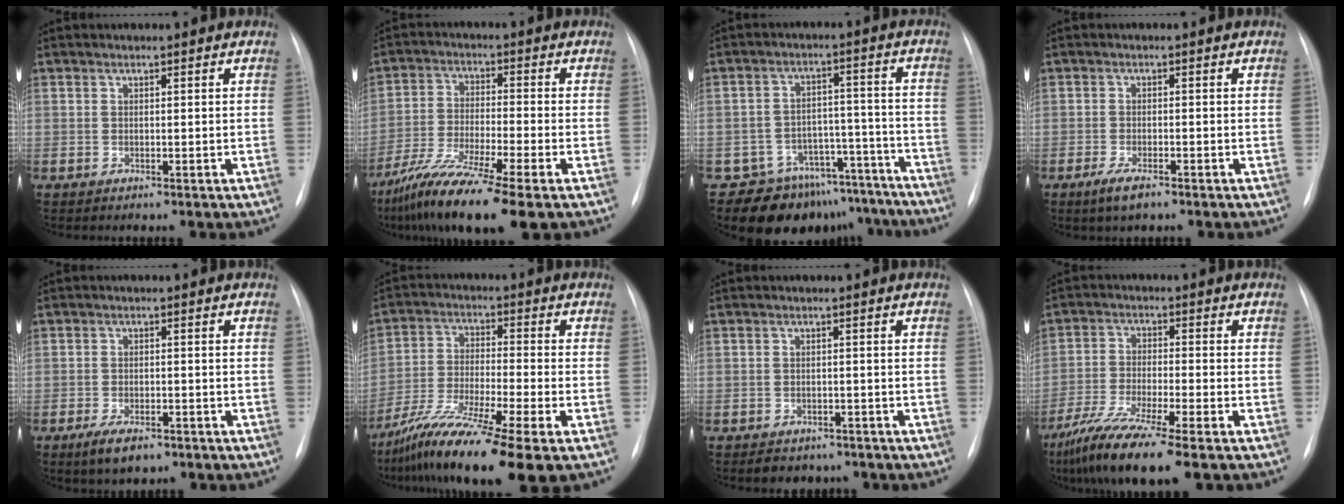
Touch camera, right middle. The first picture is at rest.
{"total": 13.4, "force": [-9.2, -0.1, 9.8], "torque": [-0.190, -0.043, -0.162]}
{"total": 14.3, "force": [-12.2, 7.5, 0.7], "torque": [0.014, 0.061, -0.154]}
{"total": 4.3, "force": [-2.8, 0.9, 3.1], "torque": [-0.069, -0.010, -0.048]}
{"total": 4.7, "force": [-3.1, 1.9, 3.0], "torque": [-0.059, -0.005, -0.047]}
{"total": 15.2, "force": [-10.3, -0.2, 11.1], "torque": [-0.213, -0.043, -0.184]}
{"total": 4.7, "force": [-3.8, 2.6, 0.9], "torque": [-0.009, 0.007, -0.046]}
{"total": 11.5, "force": [-8.2, -0.1, 8.2], "torque": [-0.152, -0.035, -0.142]}